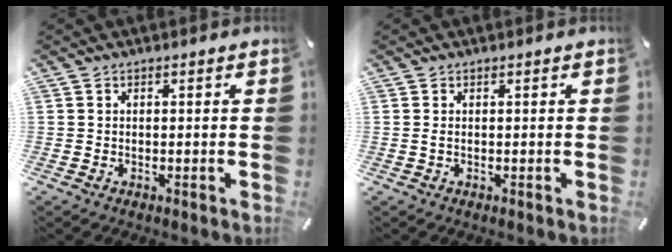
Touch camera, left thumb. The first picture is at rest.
{"total": 0.7, "force": [0.0, 0.1, 0.7], "torque": [-0.014, -0.001, 0.000]}